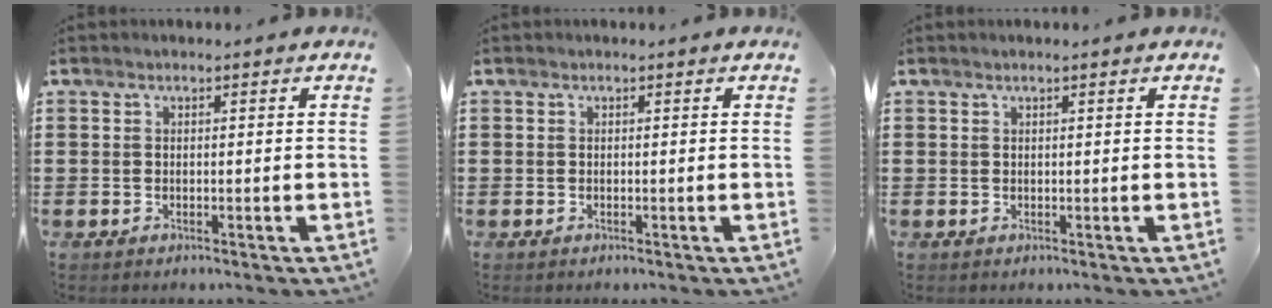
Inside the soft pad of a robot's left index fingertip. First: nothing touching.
{"total": 0.0}
{"total": 0.6, "force": [0.4, 0.0, 0.5], "torque": [-0.008, -0.001, 0.008]}